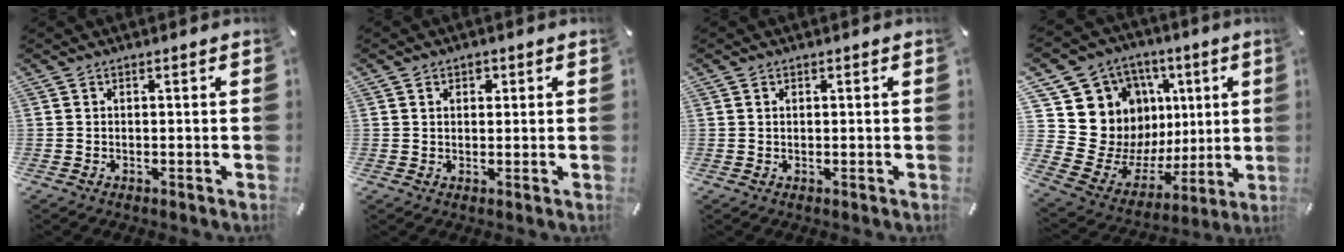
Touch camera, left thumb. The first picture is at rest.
{"total": 2.2, "force": [0.7, 1.9, 0.9], "torque": [-0.005, 0.000, 0.007]}
{"total": 0.7, "force": [0.2, 0.6, 0.3], "torque": [-0.007, 0.003, 0.004]}
{"total": 15.6, "force": [3.9, 14.6, 3.8], "torque": [-0.055, -0.066, 0.112]}